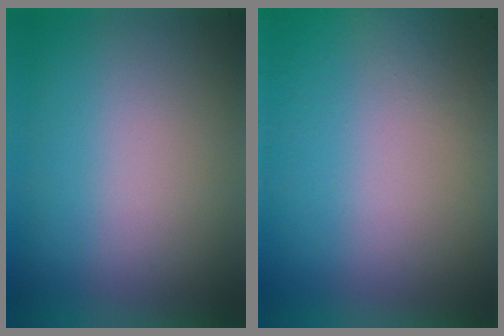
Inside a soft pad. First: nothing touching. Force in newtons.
{"total": 8.2}